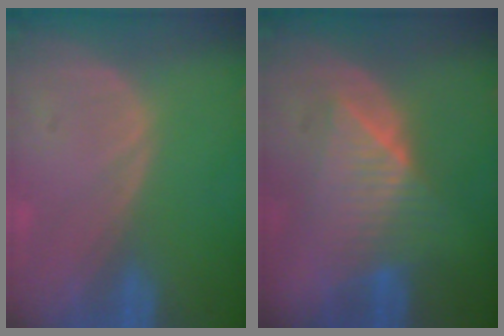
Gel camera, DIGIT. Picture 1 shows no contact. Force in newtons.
{"total": 6.4, "press": 6.3, "slide": 1.0}